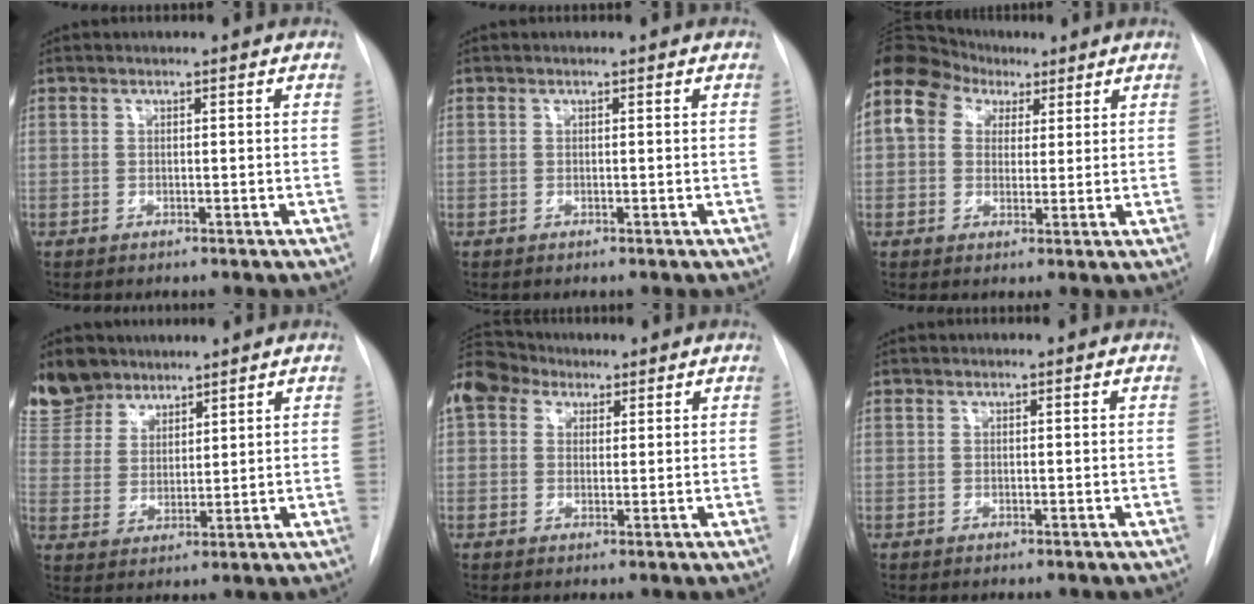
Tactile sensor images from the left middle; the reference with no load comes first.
{"total": 0.0}
{"total": 11.7, "force": [5.2, 8.7, 5.7], "torque": [-0.137, 0.063, 0.093]}
{"total": 11.0, "force": [8.9, 6.2, 2.1], "torque": [-0.055, 0.017, 0.184]}
{"total": 12.7, "force": [7.6, 8.7, 5.2], "torque": [-0.146, 0.065, 0.143]}
{"total": 0.0}